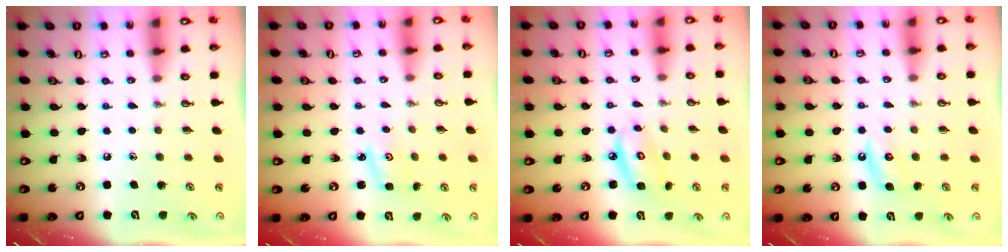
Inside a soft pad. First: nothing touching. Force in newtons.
{"total": 2.8, "press": 2.8, "slide": 0.4}
{"total": 6.8, "press": 6.8, "slide": 0.5}
{"total": 3.8, "press": 3.8, "slide": 0.3}